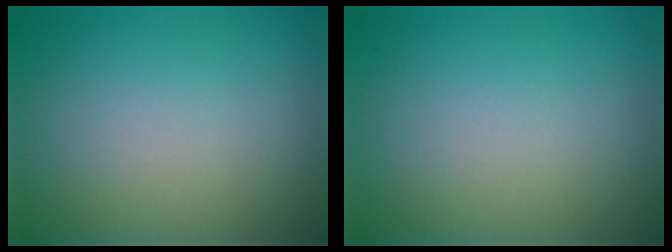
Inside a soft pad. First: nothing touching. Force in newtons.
{"total": 0.0}